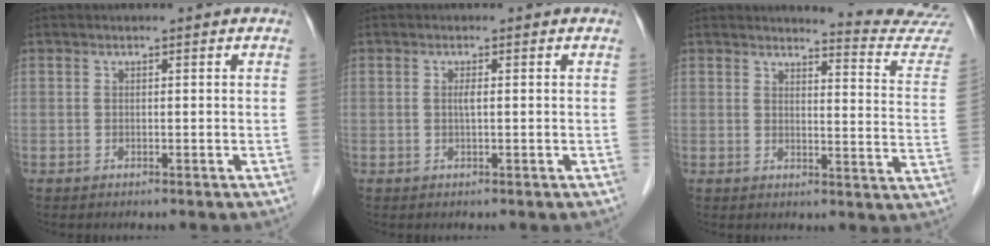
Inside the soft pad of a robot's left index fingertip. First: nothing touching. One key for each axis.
{"total": 0.9, "fx": -0.1, "fy": 0.0, "fz": 0.9, "tx": -0.020, "ty": -0.003, "tz": -0.003}
{"total": 12.2, "fx": 12.1, "fy": -1.4, "fz": 0.0, "tx": 0.004, "ty": -0.122, "tz": 0.115}